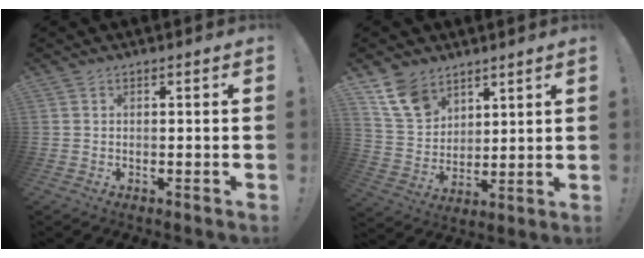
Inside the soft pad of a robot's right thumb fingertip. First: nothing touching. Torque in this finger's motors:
{"motor_torque": [0.16, 0.91, -0.23, 0.29, -0.02]}